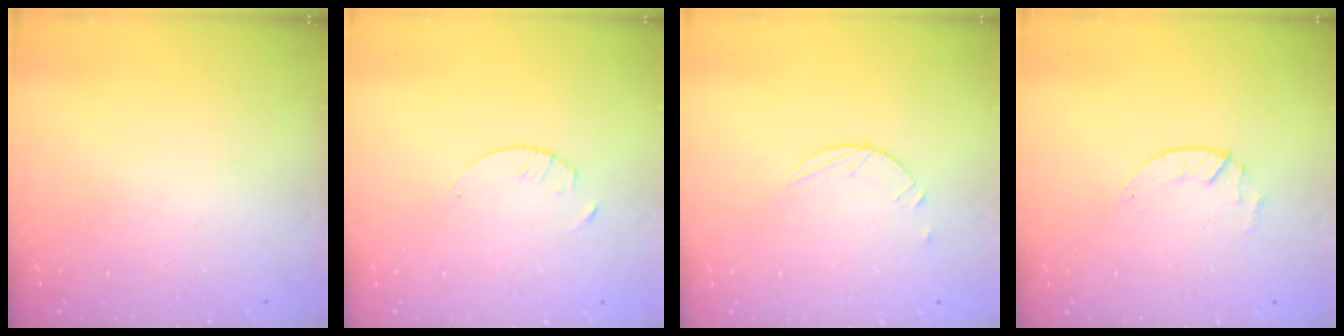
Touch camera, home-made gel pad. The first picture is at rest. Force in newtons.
{"total": 1.3, "press": 1.3, "slide": 0.2}
{"total": 2.5, "press": 2.4, "slide": 0.3}
{"total": 1.8, "press": 1.8, "slide": 0.2}